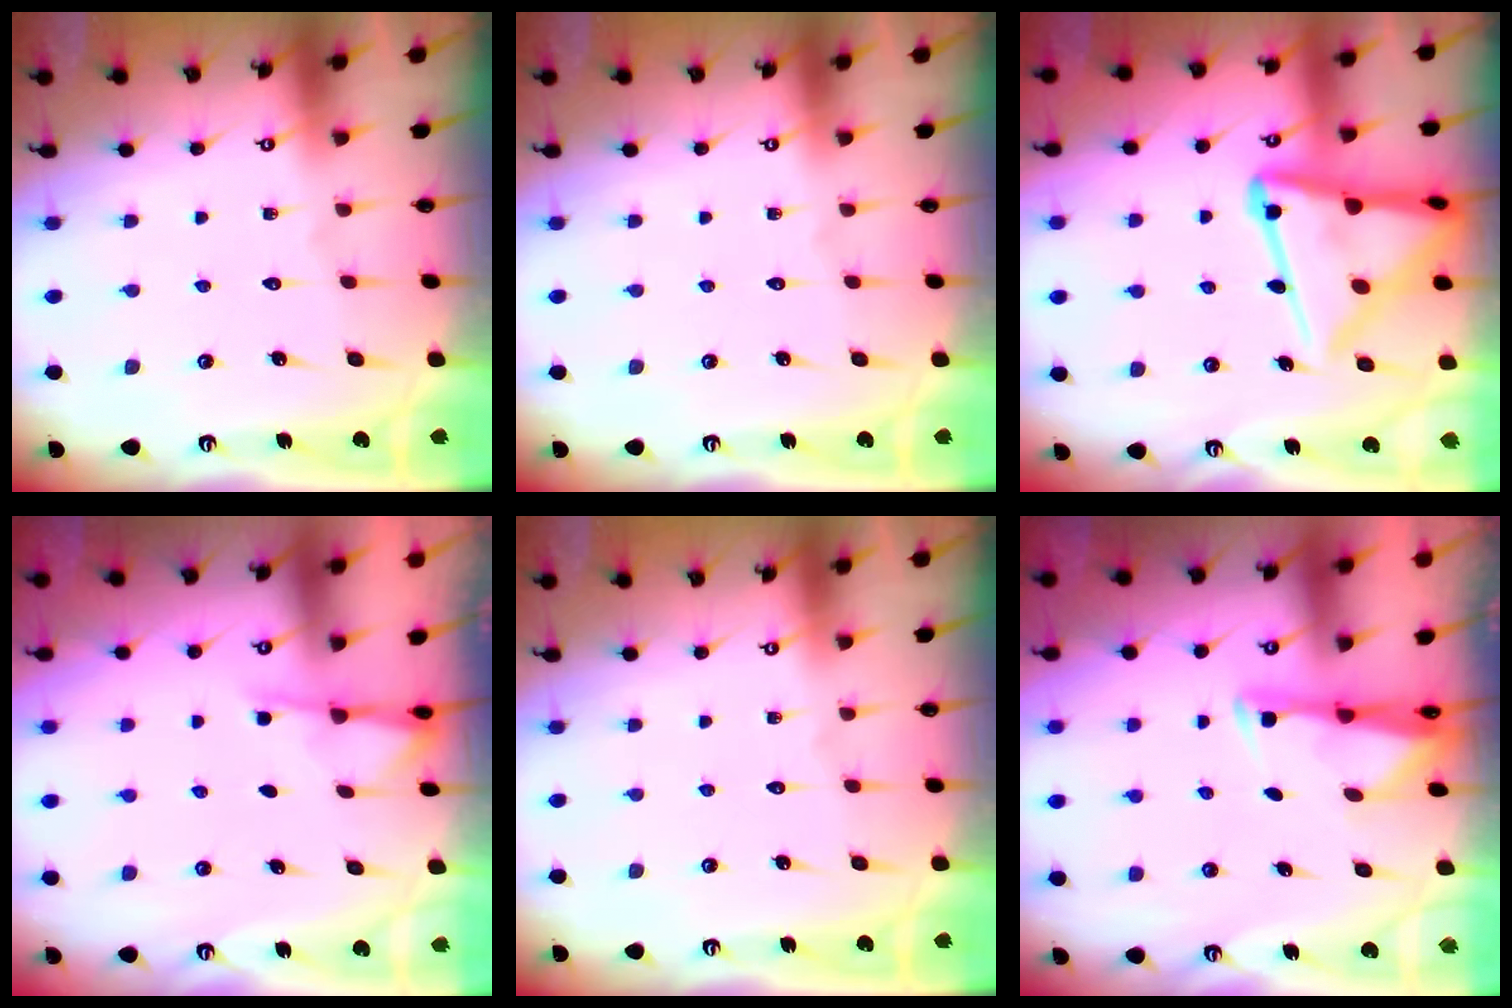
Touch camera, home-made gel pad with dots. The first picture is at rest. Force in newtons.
{"total": 0.0}
{"total": 16.7, "press": 16.6, "slide": 1.6}
{"total": 1.9, "press": 1.8, "slide": 0.4}
{"total": 0.0}
{"total": 2.9, "press": 2.9, "slide": 0.4}